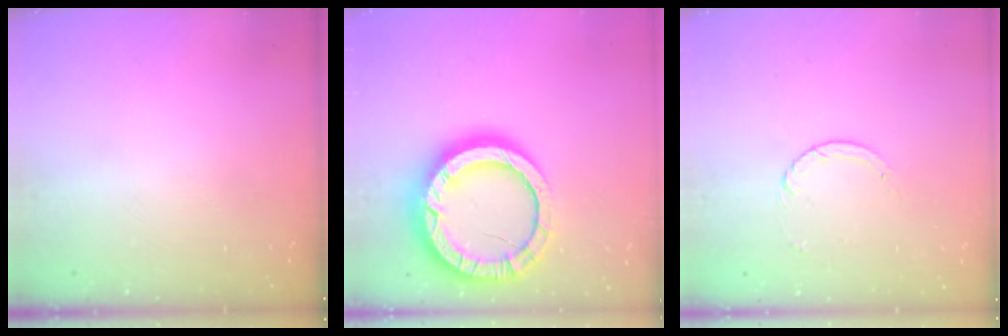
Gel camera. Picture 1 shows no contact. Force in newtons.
{"total": 21.0, "press": 20.9, "slide": 2.2}
{"total": 2.5, "press": 2.4, "slide": 0.2}